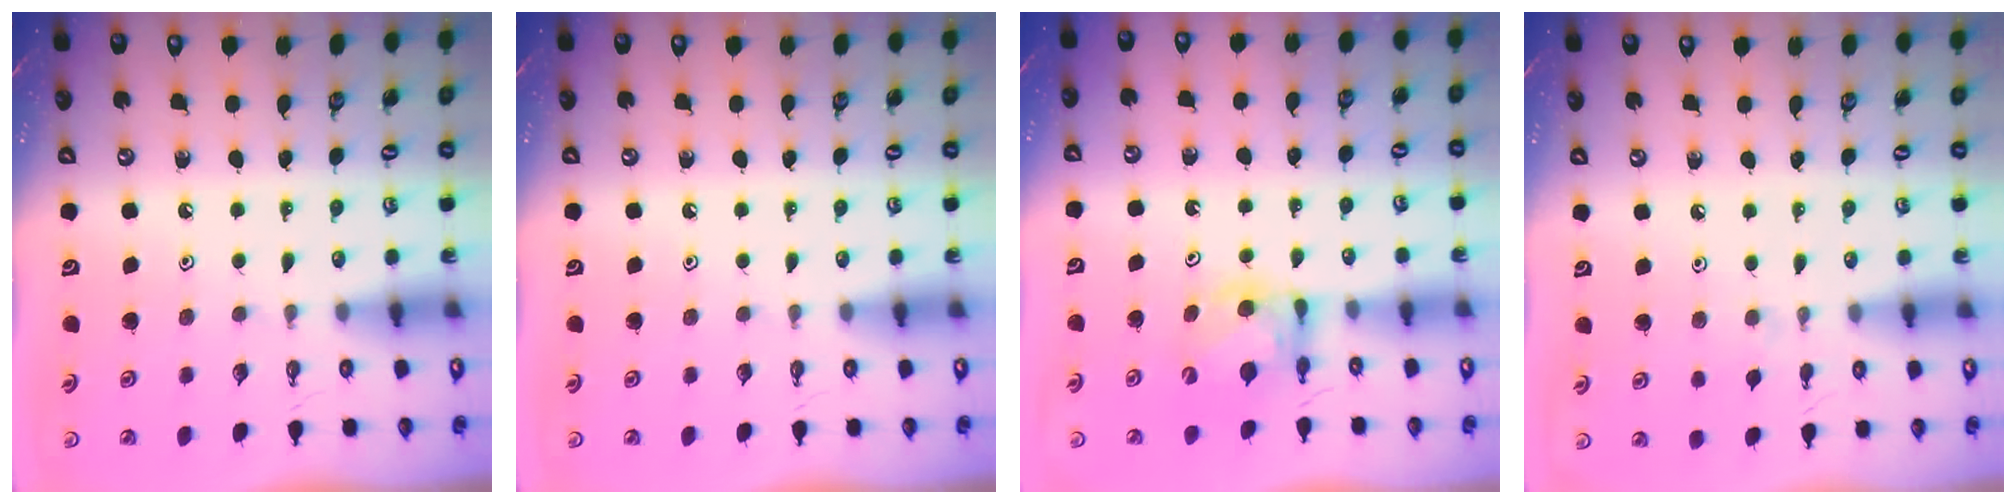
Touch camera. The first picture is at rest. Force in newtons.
{"total": 0.0}
{"total": 6.4, "press": 6.4, "slide": 0.5}
{"total": 2.9, "press": 2.9, "slide": 0.4}